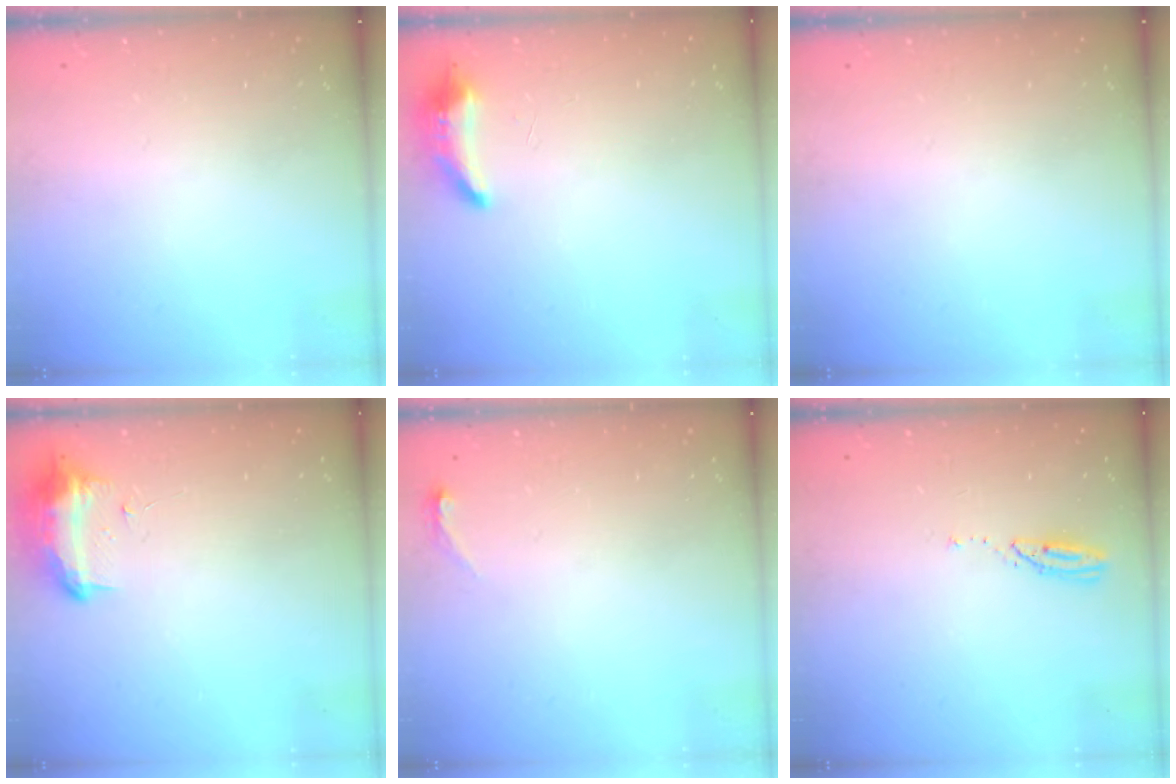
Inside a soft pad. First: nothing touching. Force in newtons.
{"total": 8.3, "press": 8.1, "slide": 1.8}
{"total": 0.0}
{"total": 10.7, "press": 10.6, "slide": 0.7}
{"total": 3.7, "press": 3.4, "slide": 1.5}
{"total": 3.0, "press": 2.9, "slide": 0.3}